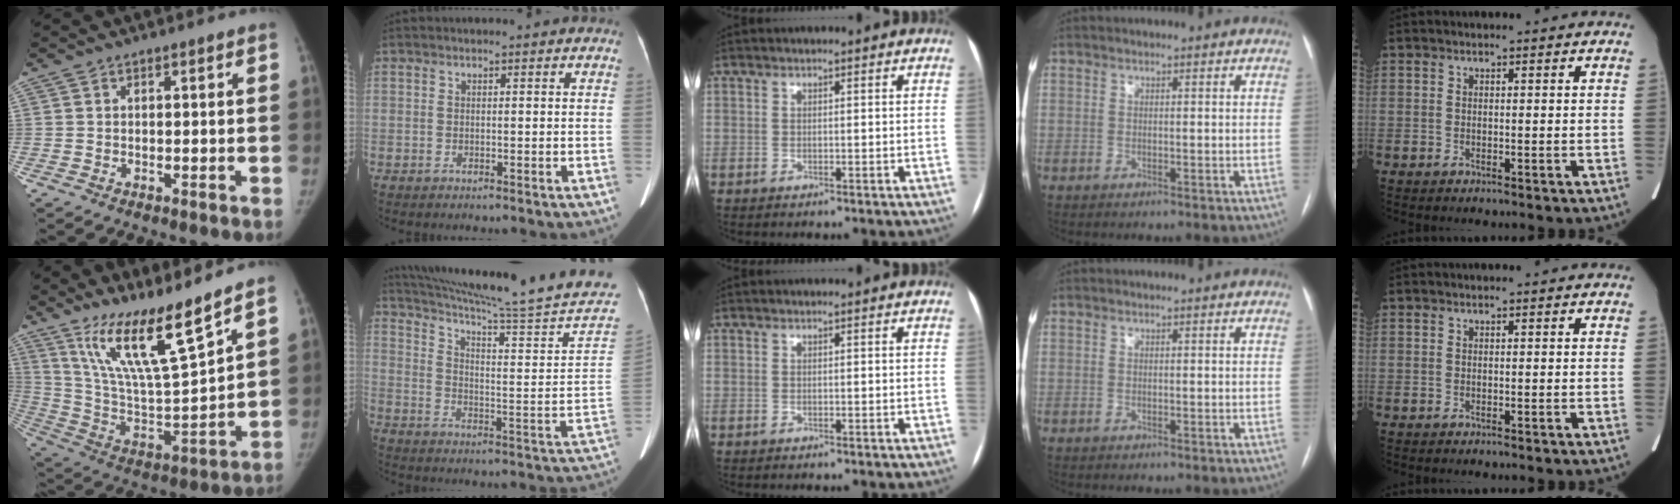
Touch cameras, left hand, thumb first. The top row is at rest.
{"thumb": {"total": 17.7, "force": [12.8, 1.8, 12.1], "torque": [-0.198, -0.078, 0.247]}, "index": {"total": 25.1, "force": [22.4, -1.9, 11.2], "torque": [-0.185, -0.086, 0.303]}}